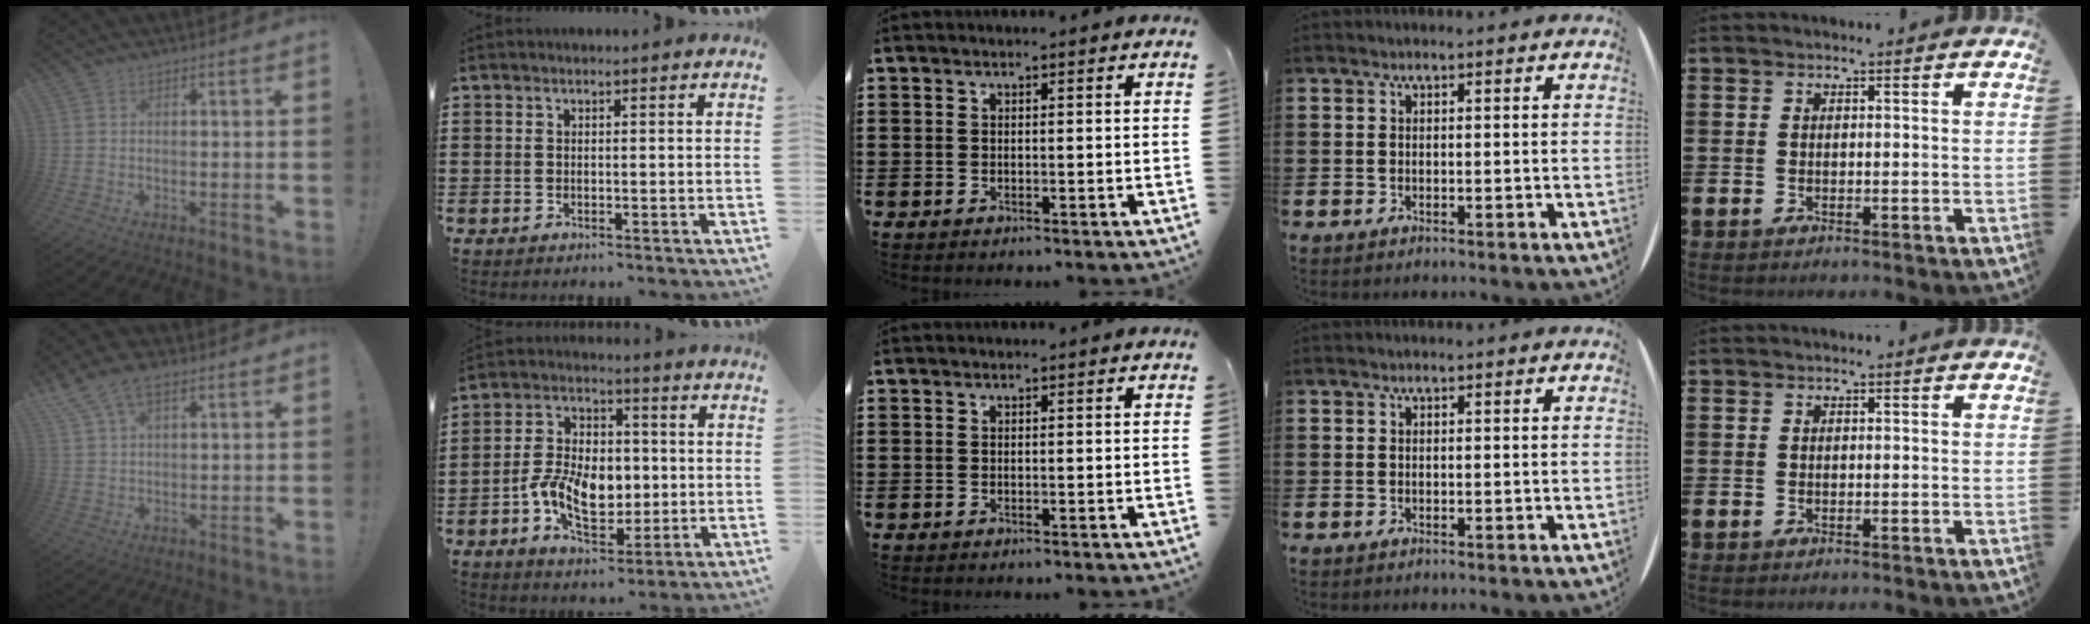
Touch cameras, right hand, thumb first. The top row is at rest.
{"thumb": {"total": 7.8, "force": [4.8, 3.5, 5.1], "torque": [-0.100, -0.008, 0.094]}, "index": {"total": 9.4, "force": [-1.7, 6.2, 6.9], "torque": [-0.135, 0.004, -0.035]}}